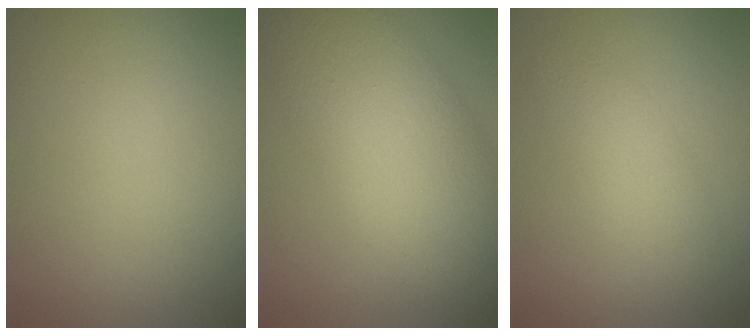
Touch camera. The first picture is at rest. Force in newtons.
{"total": 9.6, "press": 9.5, "slide": 0.3}
{"total": 2.7, "press": 2.7, "slide": 0.0}